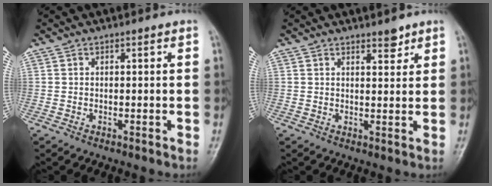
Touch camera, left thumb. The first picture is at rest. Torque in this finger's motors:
{"motor_torque": [-0.12, 0.21, -0.27, -0.04, 0.01]}